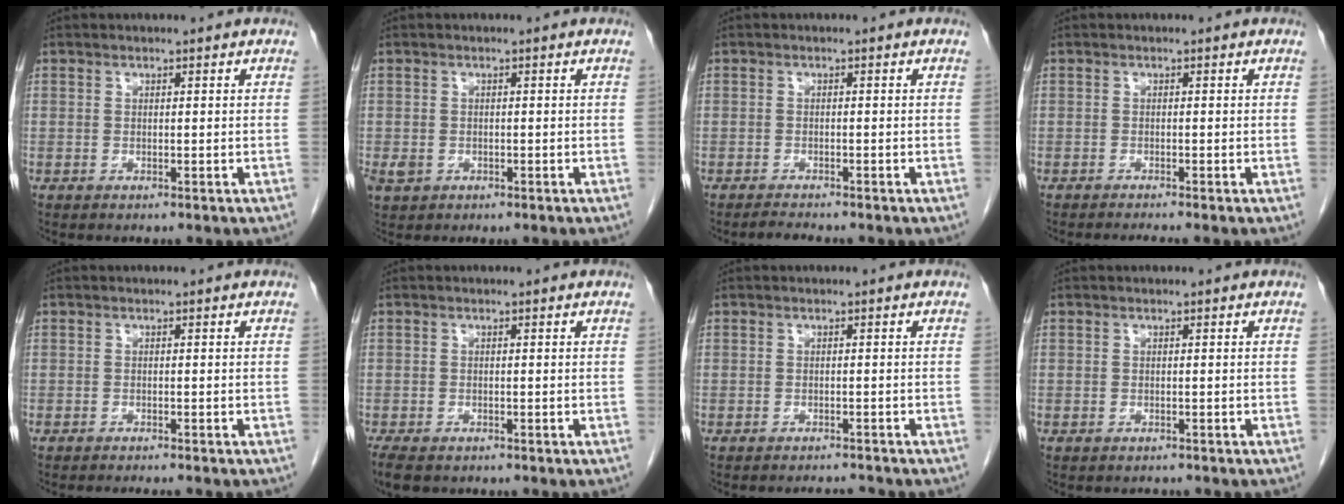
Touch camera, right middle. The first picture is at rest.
{"total": 1.9, "force": [-0.6, 1.5, 0.9], "torque": [-0.020, 0.001, -0.003]}
{"total": 1.4, "force": [-1.4, -0.2, 0.3], "torque": [-0.015, -0.009, -0.023]}
{"total": 2.2, "force": [-2.0, -0.6, 0.9], "torque": [-0.014, -0.005, -0.032]}
{"total": 4.1, "force": [-3.6, 0.5, 1.8], "torque": [-0.019, -0.006, -0.048]}
{"total": 5.2, "force": [-3.9, 2.3, 2.5], "torque": [-0.043, -0.011, -0.059]}
{"total": 2.2, "force": [-2.2, -0.3, 0.0], "torque": [-0.001, -0.012, -0.029]}
{"total": 1.4, "force": [-1.2, 0.5, 0.1], "torque": [-0.006, -0.001, -0.018]}